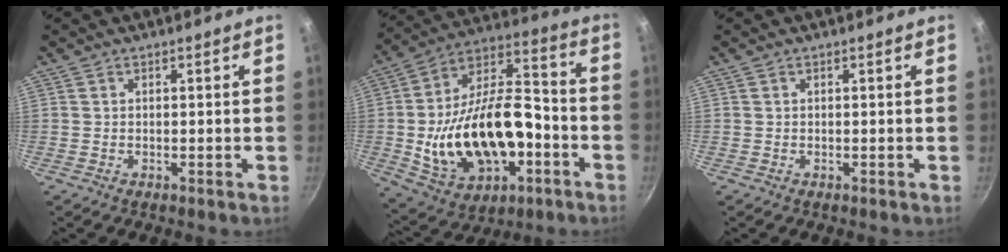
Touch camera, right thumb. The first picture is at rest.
{"total": 25.7, "force": [-5.8, 14.9, 20.1], "torque": [-0.341, 0.056, -0.078]}
{"total": 0.0}